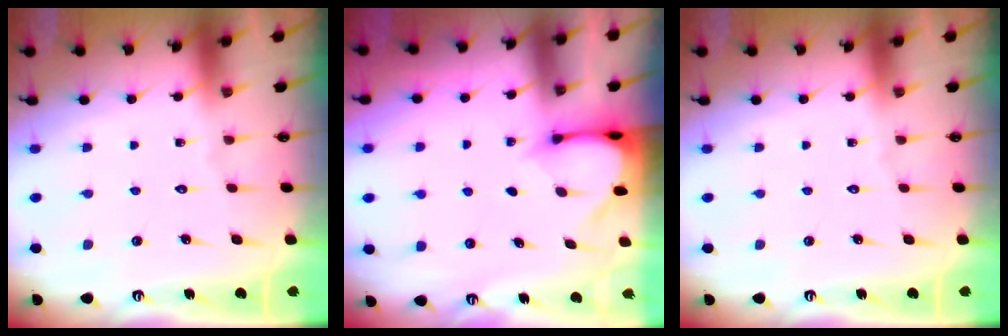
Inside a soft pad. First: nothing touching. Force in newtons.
{"total": 3.4, "press": 3.4, "slide": 0.3}
{"total": 0.0}